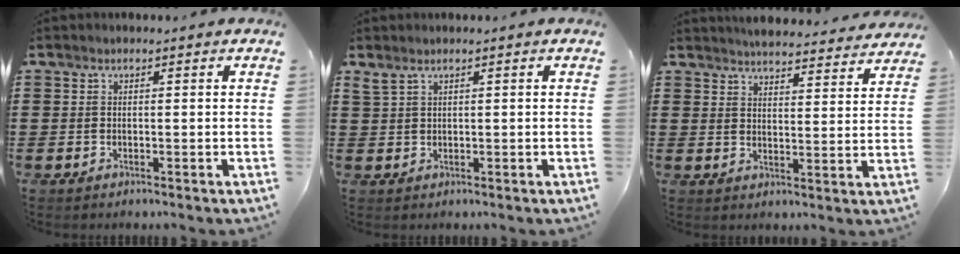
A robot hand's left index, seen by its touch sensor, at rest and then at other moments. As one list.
[{"total": 1.4, "force": [1.0, 0.5, 0.9], "torque": [-0.021, 0.002, 0.019]}, {"total": 4.3, "force": [4.3, 0.0, 0.3], "torque": [-0.016, -0.029, 0.074]}]